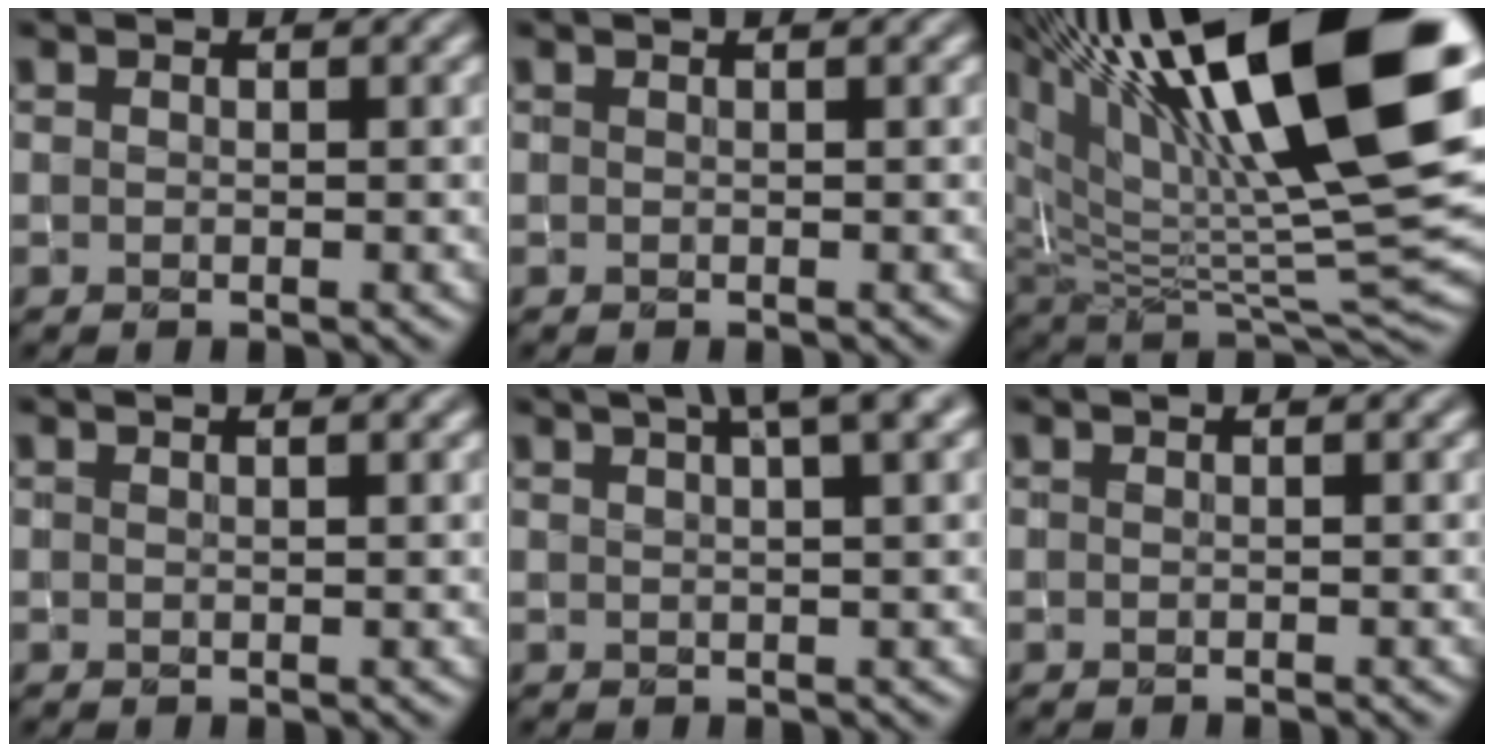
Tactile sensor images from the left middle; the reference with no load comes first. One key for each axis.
{"total": 0.0}
{"total": 18.5, "fx": 8.7, "fy": 6.0, "fz": 15.2, "tx": -0.253, "ty": 0.022, "tz": 0.155}
{"total": 1.0, "fx": 0.7, "fy": 0.2, "fz": 0.7, "tx": -0.015, "ty": -0.002, "tz": 0.007}
{"total": 4.6, "fx": 2.8, "fy": 0.8, "fz": 3.6, "tx": -0.037, "ty": 0.017, "tz": 0.033}
{"total": 0.7, "fx": -0.3, "fy": 0.2, "fz": 0.7, "tx": -0.009, "ty": -0.003, "tz": -0.004}